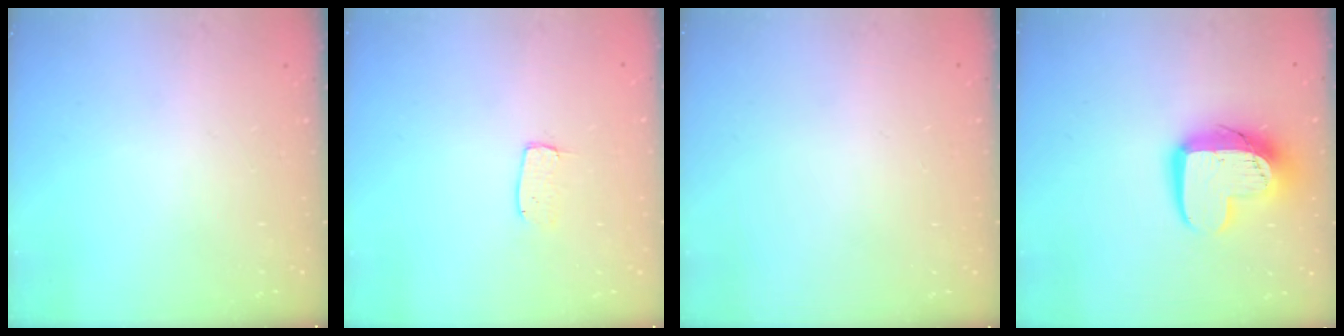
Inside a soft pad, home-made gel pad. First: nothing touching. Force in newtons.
{"total": 4.0, "press": 4.0, "slide": 0.3}
{"total": 0.0}
{"total": 13.9, "press": 13.9, "slide": 1.0}